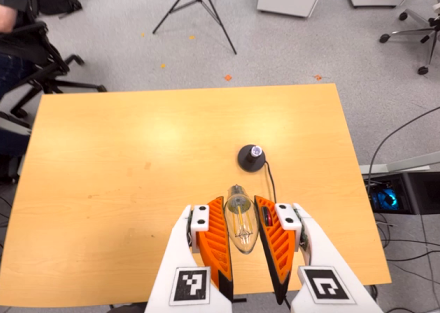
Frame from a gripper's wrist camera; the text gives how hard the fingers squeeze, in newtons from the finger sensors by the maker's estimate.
{"total": 11.7, "left": 11.6, "right": 11.9}